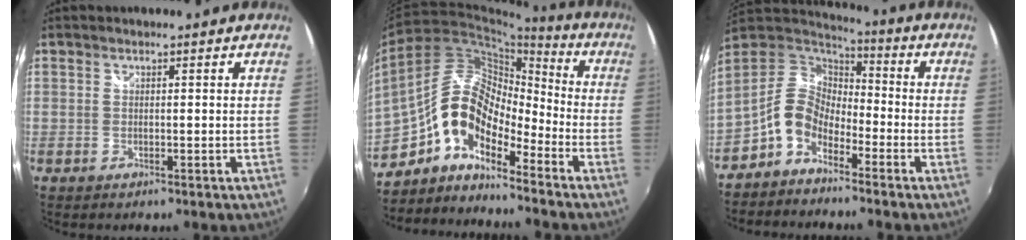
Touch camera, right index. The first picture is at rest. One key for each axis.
{"total": 13.3, "fx": -7.4, "fy": 6.2, "fz": 9.0, "tx": -0.159, "ty": 0.019, "tz": -0.157}
{"total": 10.1, "fx": -5.6, "fy": 6.4, "fz": 5.4, "tx": -0.112, "ty": 0.026, "tz": -0.119}